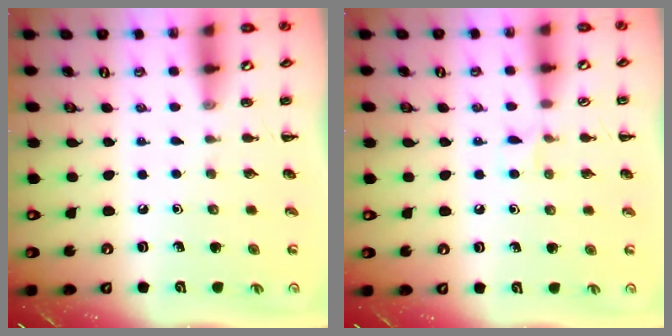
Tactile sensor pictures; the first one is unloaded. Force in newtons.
{"total": 4.7, "press": 4.4, "slide": 1.6}